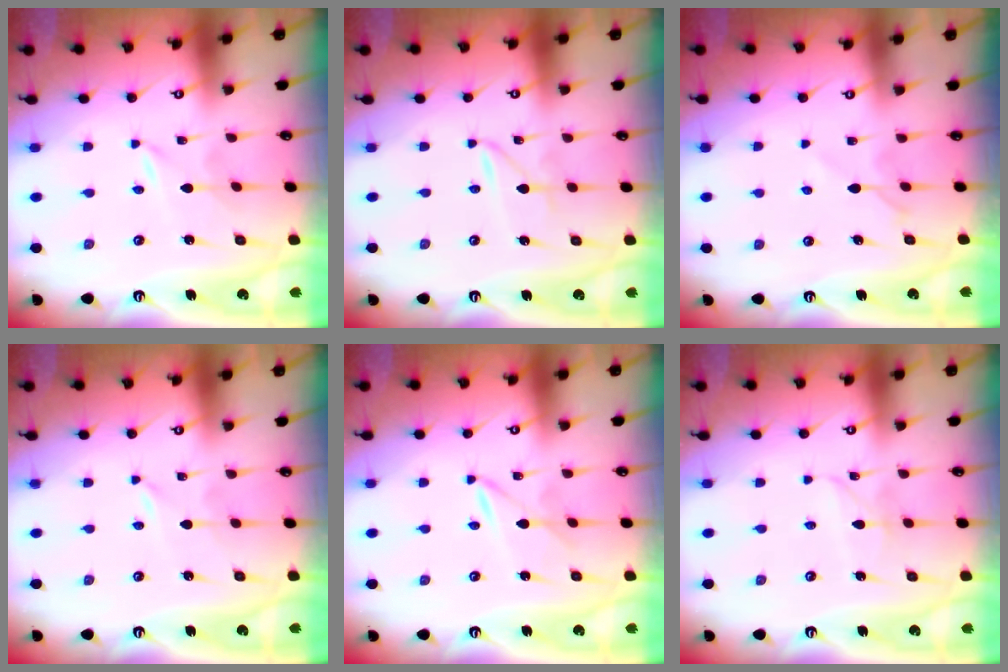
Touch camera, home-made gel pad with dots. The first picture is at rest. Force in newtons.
{"total": 1.4, "press": 1.4, "slide": 0.2}
{"total": 5.1, "press": 5.0, "slide": 0.7}
{"total": 0.0}
{"total": 1.9, "press": 1.9, "slide": 0.1}
{"total": 2.8, "press": 2.8, "slide": 0.2}